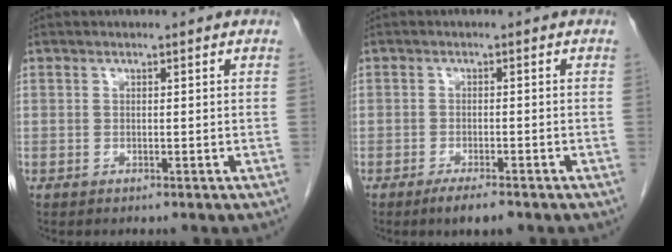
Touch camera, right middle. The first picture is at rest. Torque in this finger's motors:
{"motor_torque": [0.85, -0.63, 0.28, 0.05]}